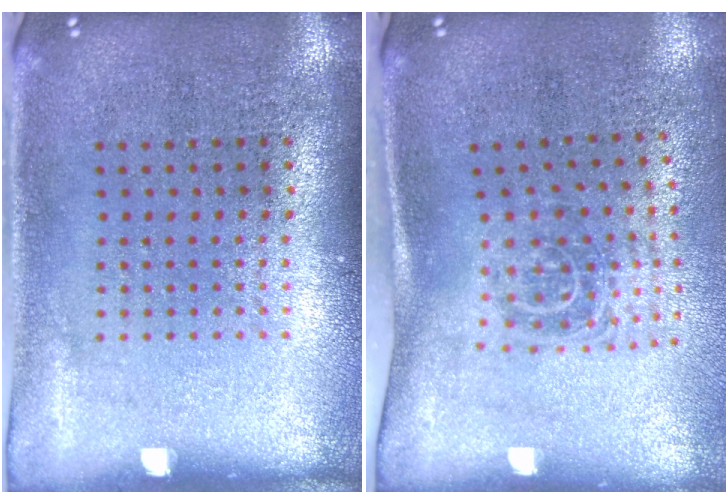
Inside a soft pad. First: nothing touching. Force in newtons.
{"total": 1.7, "press": 1.2, "slide": 1.3}